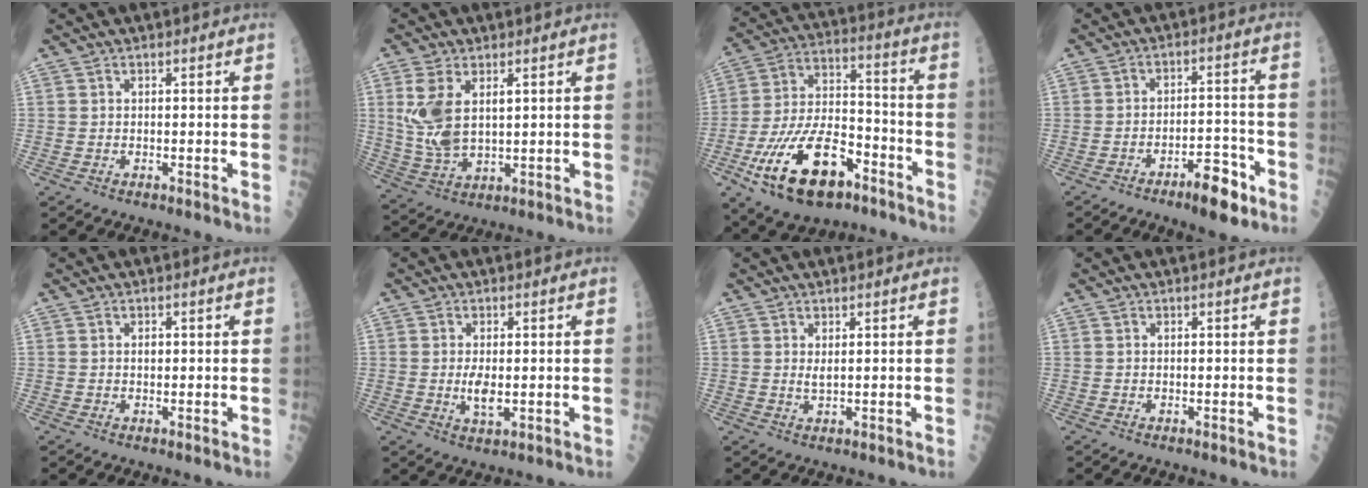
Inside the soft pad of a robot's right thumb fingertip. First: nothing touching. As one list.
[{"total": 9.9, "force": [2.8, 5.3, 7.9], "torque": [-0.166, -0.008, 0.066]}, {"total": 21.8, "force": [-10.2, 10.7, 16.0], "torque": [-0.301, 0.057, -0.170]}, {"total": 8.4, "force": [-5.0, 2.9, 6.1], "torque": [-0.075, 0.036, -0.073]}, {"total": 0.9, "force": [0.1, 0.6, 0.6], "torque": [-0.006, 0.002, 0.001]}, {"total": 3.9, "force": [-0.1, 1.6, 3.5], "torque": [-0.066, -0.009, 0.001]}, {"total": 1.3, "force": [0.5, 0.3, 1.1], "torque": [-0.021, -0.006, 0.010]}, {"total": 0.0}]